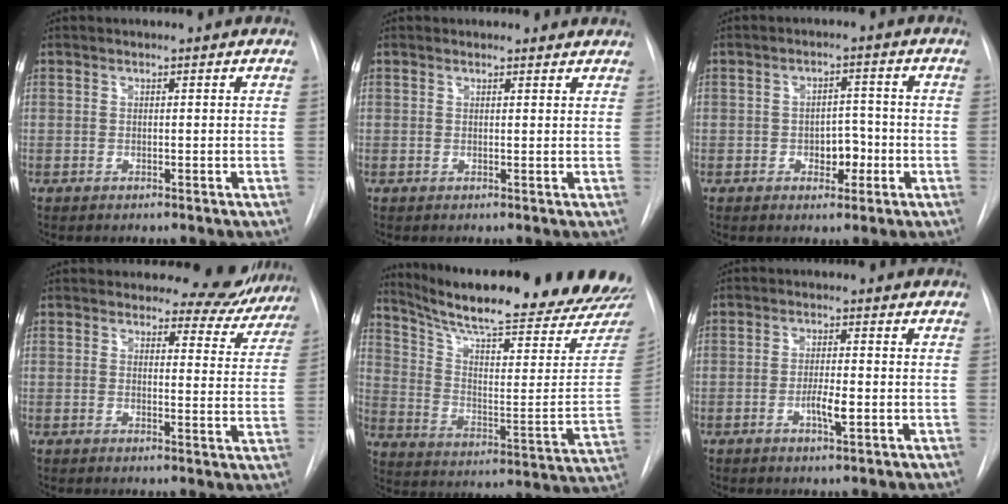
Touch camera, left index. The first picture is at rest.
{"total": 2.0, "force": [1.9, 0.6, -0.1], "torque": [-0.005, -0.005, 0.009]}
{"total": 4.3, "force": [-1.4, 2.6, 3.1], "torque": [-0.034, 0.008, -0.016]}
{"total": 8.4, "force": [7.9, 2.5, 0.7], "torque": [0.015, -0.033, 0.076]}
{"total": 28.8, "force": [25.8, 2.2, 12.8], "torque": [-0.201, -0.099, 0.342]}
{"total": 3.6, "force": [-1.1, 0.6, 3.4], "torque": [-0.061, -0.001, -0.018]}